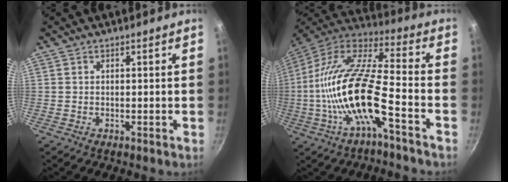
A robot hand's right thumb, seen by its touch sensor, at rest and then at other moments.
{"total": 19.3, "force": [-6.1, 5.7, 17.4], "torque": [-0.334, 0.048, -0.131]}